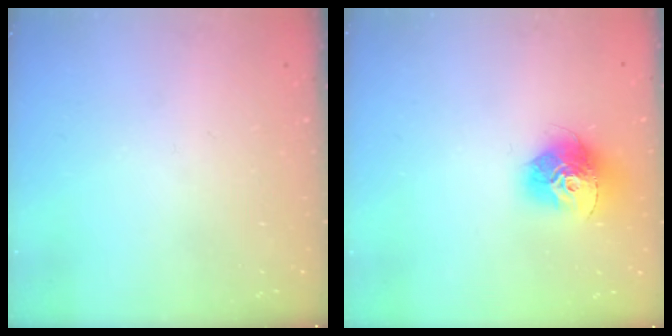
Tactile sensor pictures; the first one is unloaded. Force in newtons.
{"total": 14.4, "press": 14.3, "slide": 1.3}